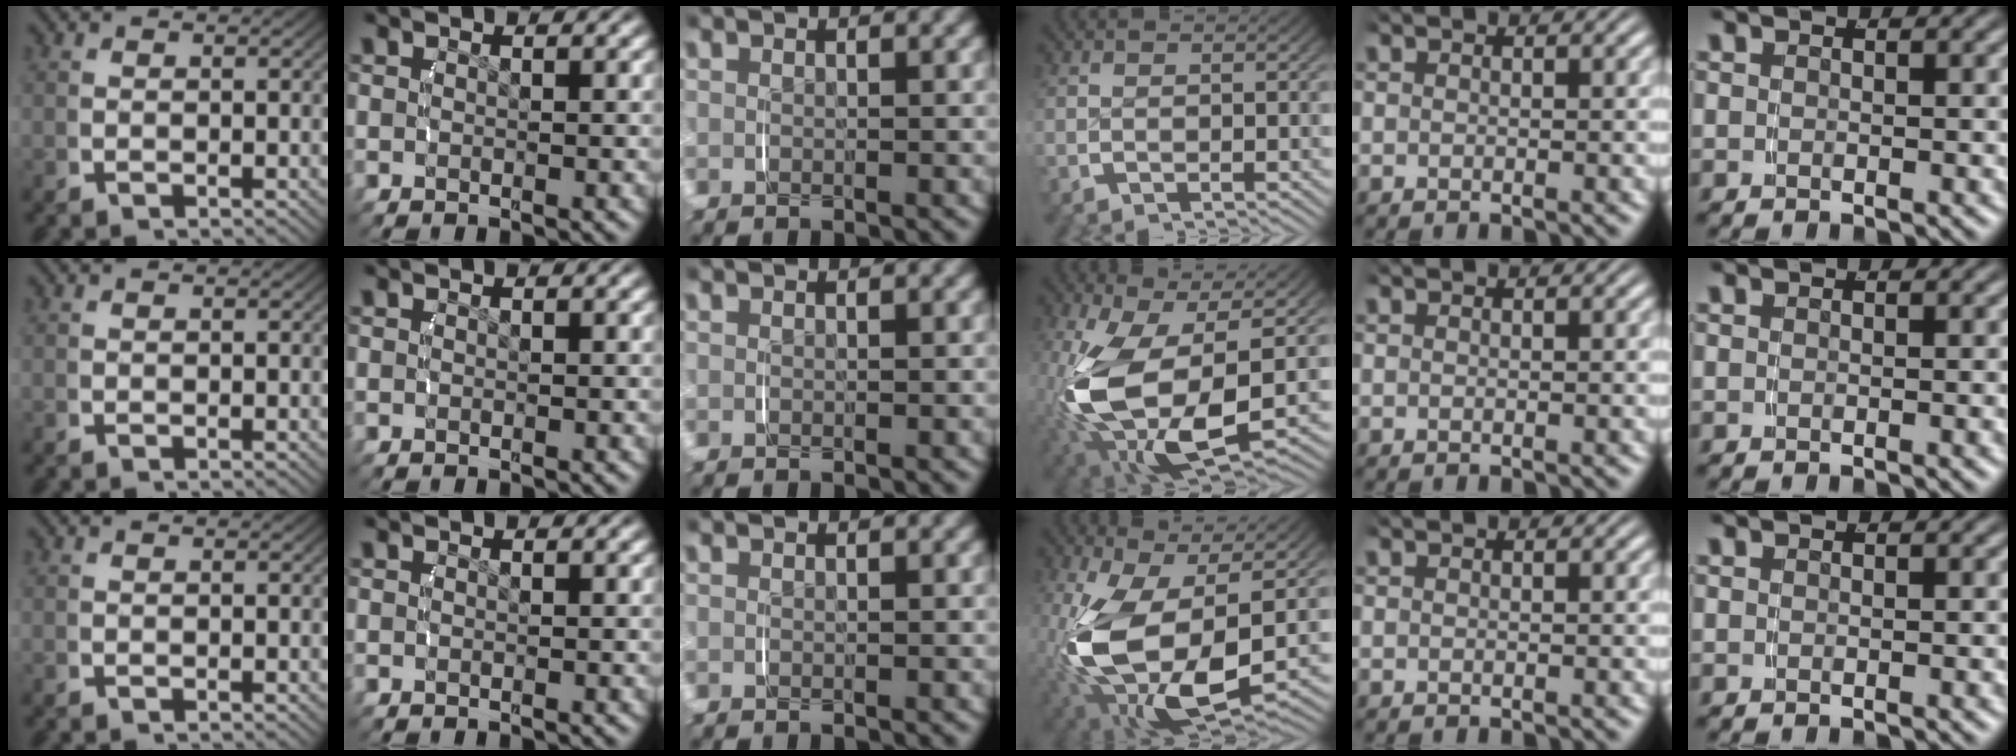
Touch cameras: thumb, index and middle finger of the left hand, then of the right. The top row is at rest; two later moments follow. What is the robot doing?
{"motion": "lift_and_place", "object": "camera"}